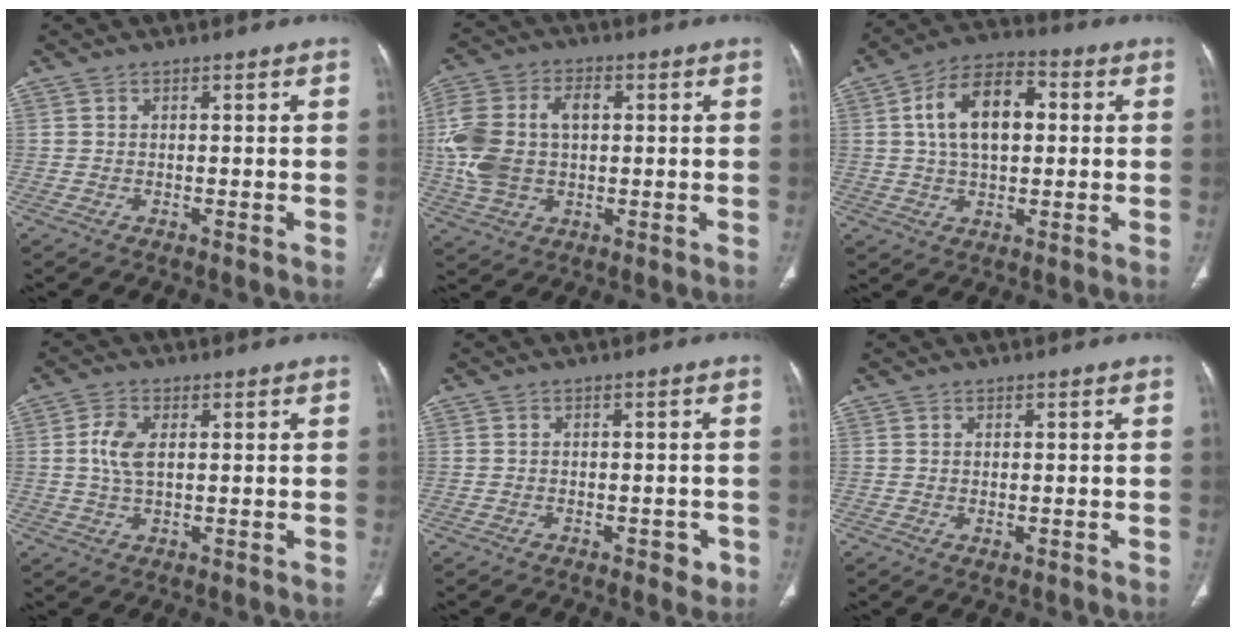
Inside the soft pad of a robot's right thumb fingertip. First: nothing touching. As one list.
[{"total": 13.5, "force": [0.8, 9.0, 10.0], "torque": [-0.205, 0.022, 0.019]}, {"total": 13.1, "force": [2.1, 7.7, 10.4], "torque": [-0.167, 0.021, 0.027]}, {"total": 5.1, "force": [0.8, 2.8, 4.2], "torque": [-0.096, 0.002, 0.015]}, {"total": 2.6, "force": [-1.3, 1.6, 1.6], "torque": [-0.008, 0.006, -0.015]}, {"total": 0.9, "force": [-0.2, 0.5, 0.7], "torque": [-0.015, -0.004, 0.001]}]